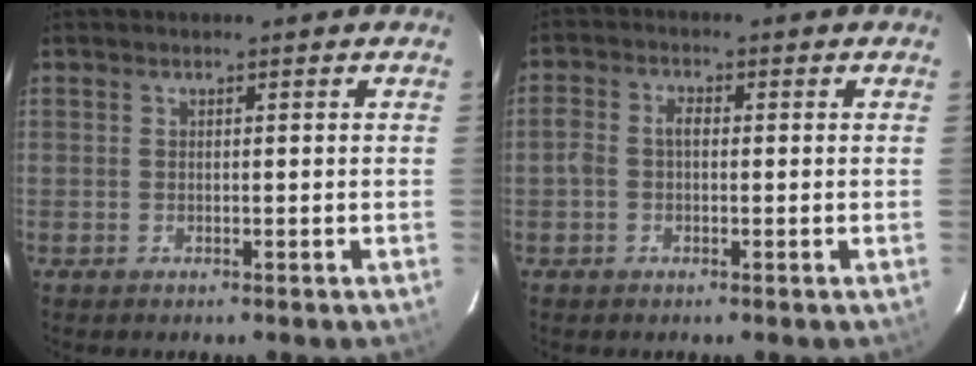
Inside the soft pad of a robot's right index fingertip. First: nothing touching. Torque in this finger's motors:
{"motor_torque": [0.19, -0.13, 0.18, 0.06]}